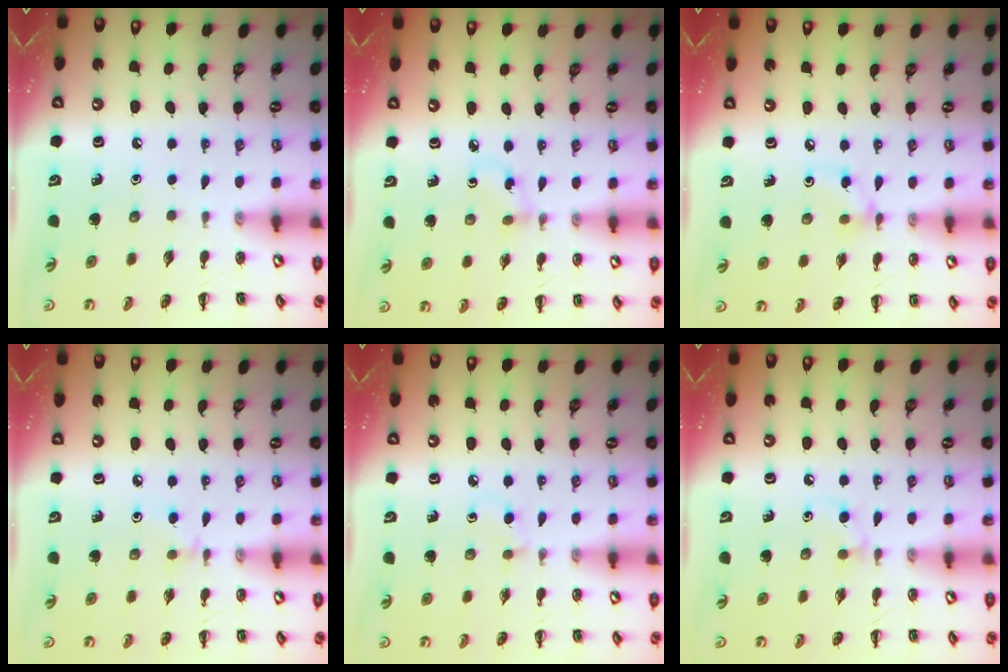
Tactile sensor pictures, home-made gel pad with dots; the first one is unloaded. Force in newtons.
{"total": 3.3, "press": 3.1, "slide": 1.3}
{"total": 4.2, "press": 4.1, "slide": 0.9}
{"total": 2.9, "press": 2.8, "slide": 0.9}
{"total": 1.5, "press": 1.3, "slide": 0.8}
{"total": 4.2, "press": 4.0, "slide": 1.5}